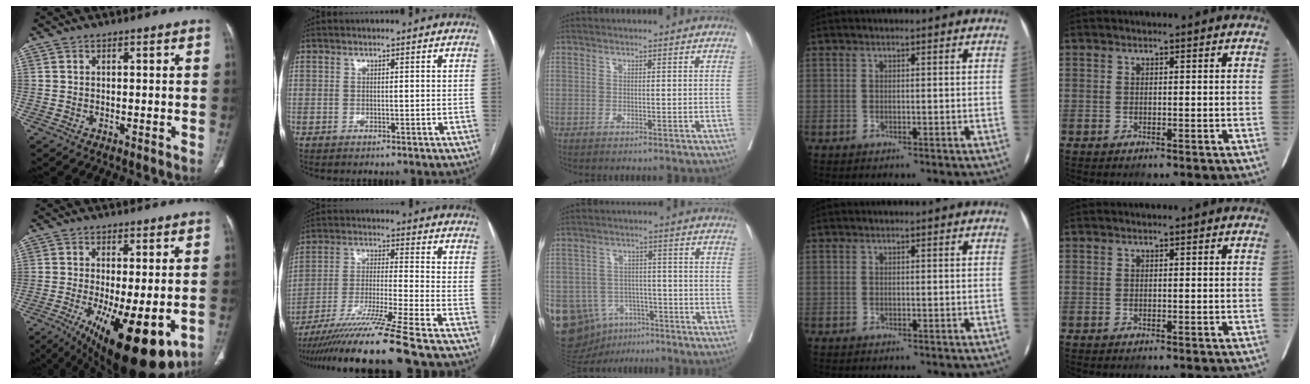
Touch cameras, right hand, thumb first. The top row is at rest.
{"thumb": {"total": 18.6, "force": [-6.5, 6.4, 16.2], "torque": [-0.231, -0.028, -0.081]}, "index": {"total": 15.9, "force": [-12.6, -3.1, 9.2], "torque": [-0.172, -0.034, -0.220]}, "middle": {"total": 17.4, "force": [-8.1, 13.5, 7.4], "torque": [-0.182, 0.017, -0.111]}}